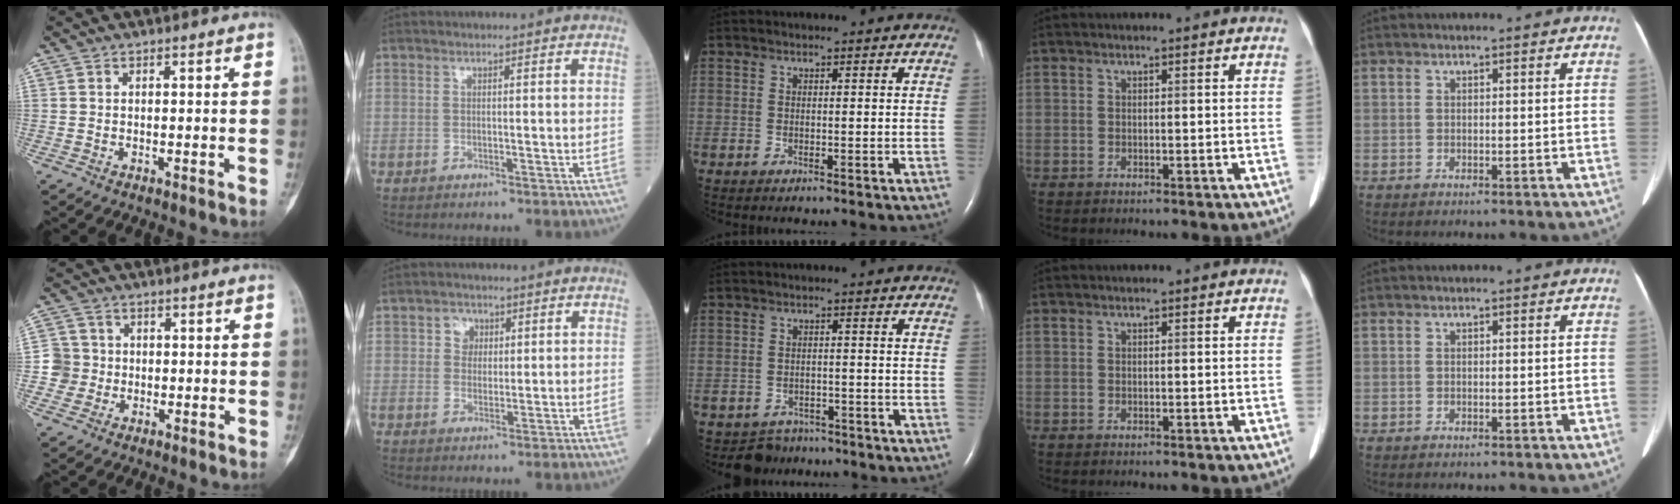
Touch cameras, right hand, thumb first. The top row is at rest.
{"thumb": {"total": 4.3, "force": [-0.8, 4.3, -0.1], "torque": [0.036, 0.014, -0.024]}, "index": {"total": 2.7, "force": [0.9, 2.3, 1.0], "torque": [-0.015, 0.006, 0.011]}, "middle": {"total": 3.6, "force": [-3.0, 1.8, -0.8], "torque": [0.007, 0.006, -0.047]}}